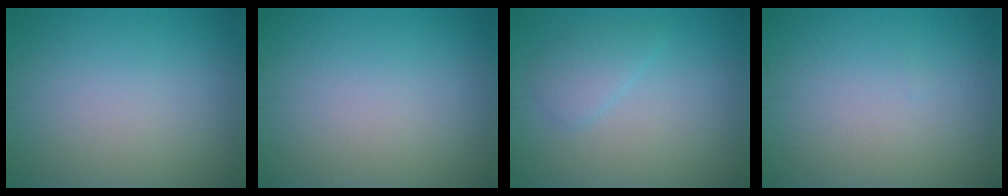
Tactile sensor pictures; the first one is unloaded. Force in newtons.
{"total": 0.0}
{"total": 1.8, "press": 1.8, "slide": 0.1}
{"total": 0.0}